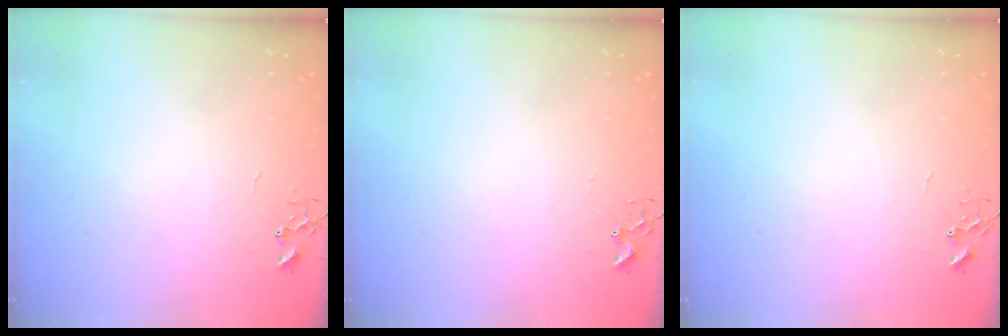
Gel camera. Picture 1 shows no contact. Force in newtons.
{"total": 1.8, "press": 1.8, "slide": 0.2}
{"total": 0.0}